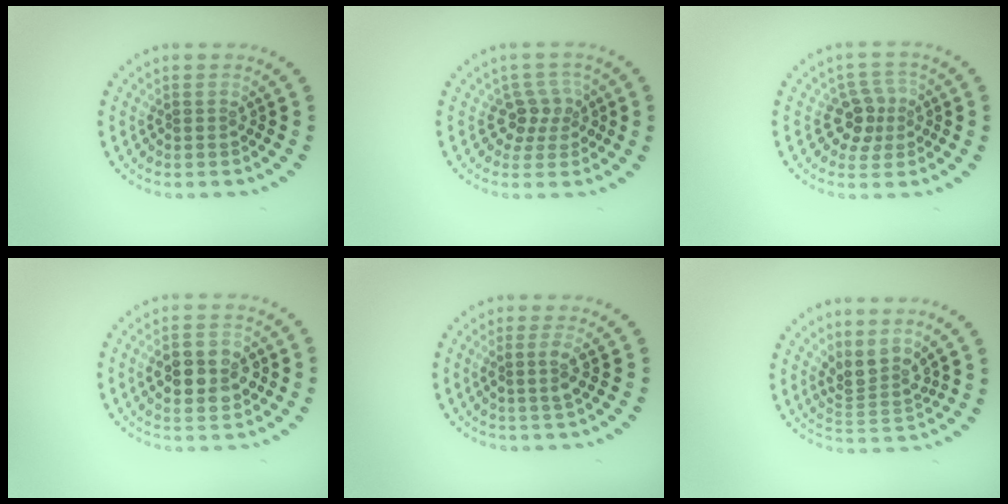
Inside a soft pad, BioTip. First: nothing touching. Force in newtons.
{"total": 2.5, "press": 1.9, "slide": 1.6}
{"total": 2.9, "press": 2.6, "slide": 1.3}
{"total": 4.1, "press": 4.1, "slide": 0.2}
{"total": 1.8, "press": 1.5, "slide": 1.1}
{"total": 2.8, "press": 2.0, "slide": 2.0}